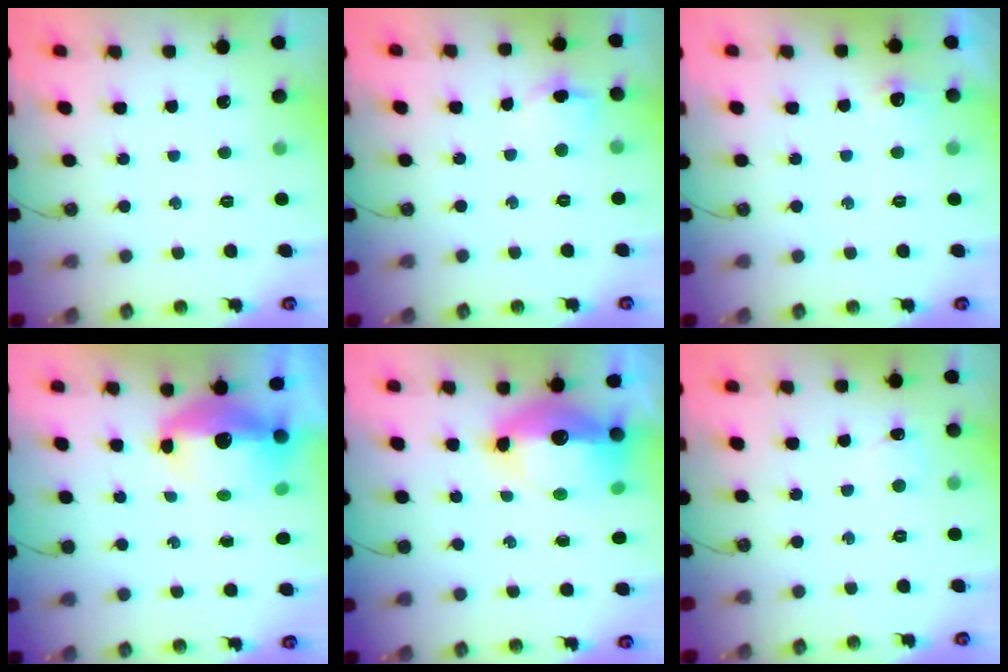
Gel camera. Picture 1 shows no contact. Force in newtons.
{"total": 5.5, "press": 5.3, "slide": 1.2}
{"total": 6.1, "press": 6.0, "slide": 1.0}
{"total": 12.0, "press": 11.9, "slide": 1.3}
{"total": 15.9, "press": 15.3, "slide": 4.2}
{"total": 4.4, "press": 4.4, "slide": 0.6}